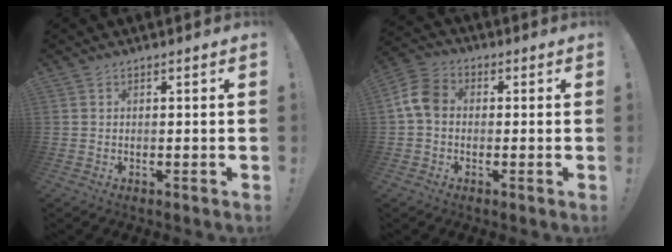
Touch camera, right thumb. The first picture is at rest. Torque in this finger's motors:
{"motor_torque": [0.82, 0.81, 0.42, -0.43, 0.26]}